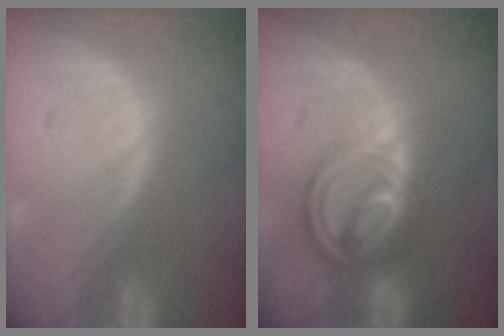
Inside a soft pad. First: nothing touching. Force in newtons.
{"total": 8.6, "press": 7.2, "slide": 4.7}